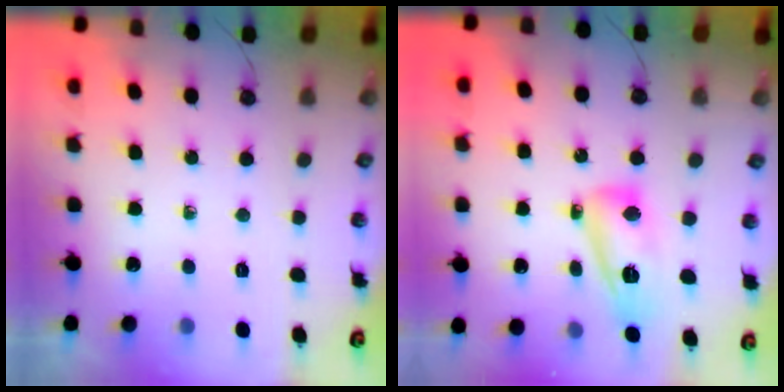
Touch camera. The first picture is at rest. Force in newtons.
{"total": 13.8, "press": 13.7, "slide": 1.2}